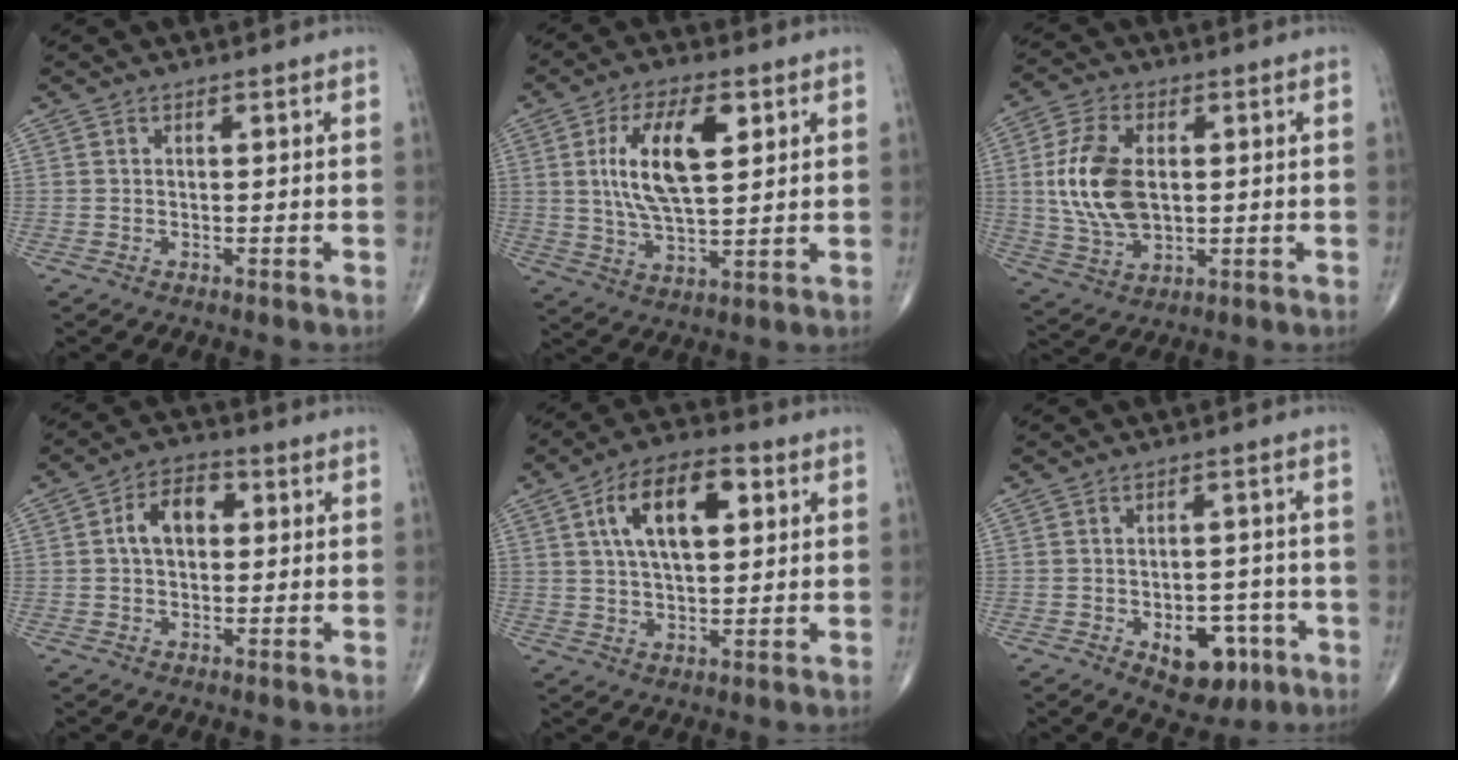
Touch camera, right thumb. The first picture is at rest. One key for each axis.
{"total": 13.7, "fx": 3.7, "fy": 5.9, "fz": 11.8, "tx": -0.210, "ty": -0.009, "tz": 0.071}
{"total": 12.9, "fx": 1.1, "fy": 7.6, "fz": 10.4, "tx": -0.205, "ty": -0.004, "tz": 0.027}
{"total": 7.2, "fx": 1.0, "fy": 4.7, "fz": 5.3, "tx": -0.081, "ty": 0.020, "tz": 0.009}
{"total": 13.6, "fx": 4.2, "fy": 6.7, "fz": 11.1, "tx": -0.176, "ty": 0.007, "tz": 0.066}
{"total": 9.3, "fx": -3.9, "fy": 5.7, "fz": 6.3, "tx": -0.049, "ty": 0.025, "tz": -0.043}